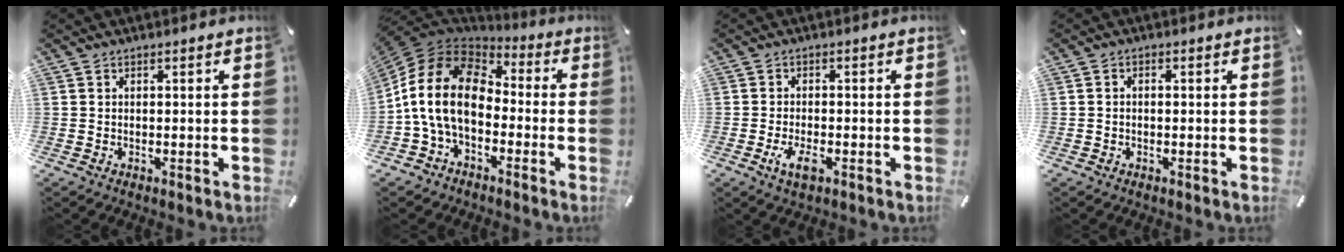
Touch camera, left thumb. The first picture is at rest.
{"total": 16.4, "force": [-2.7, 11.4, 11.5], "torque": [-0.250, 0.030, -0.053]}
{"total": 4.5, "force": [-2.0, 1.9, 3.5], "torque": [-0.083, -0.001, -0.040]}
{"total": 1.0, "force": [-0.3, 0.7, 0.6], "torque": [-0.012, 0.002, -0.007]}